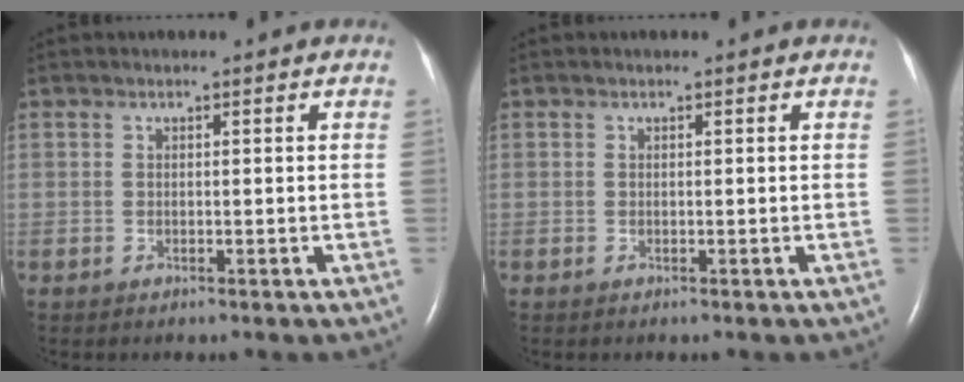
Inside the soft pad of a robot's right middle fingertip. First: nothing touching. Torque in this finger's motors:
{"motor_torque": [0.00, 0.00, 0.00, 0.01]}